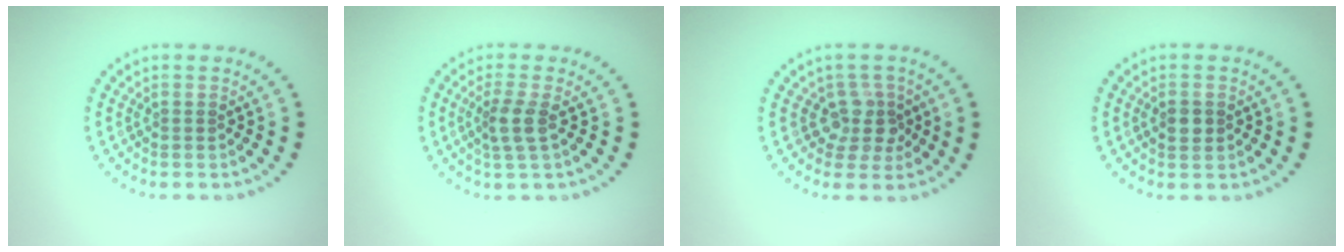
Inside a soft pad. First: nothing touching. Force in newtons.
{"total": 2.3, "press": 1.9, "slide": 1.3}
{"total": 2.8, "press": 2.2, "slide": 1.8}
{"total": 1.9, "press": 1.9, "slide": 0.1}